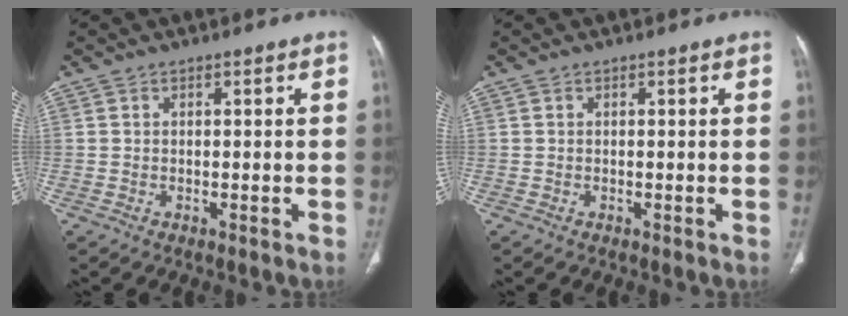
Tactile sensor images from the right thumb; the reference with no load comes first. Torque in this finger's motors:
{"motor_torque": [0.21, 0.07, -0.07, -0.18, 0.03]}